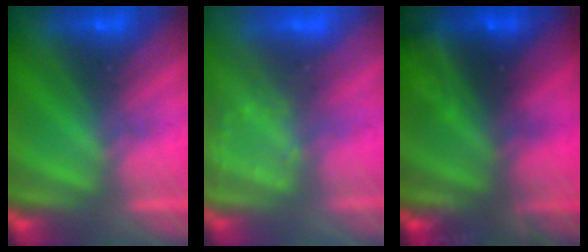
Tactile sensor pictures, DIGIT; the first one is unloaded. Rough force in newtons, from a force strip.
{"total": 3.0}
{"total": 9.0}